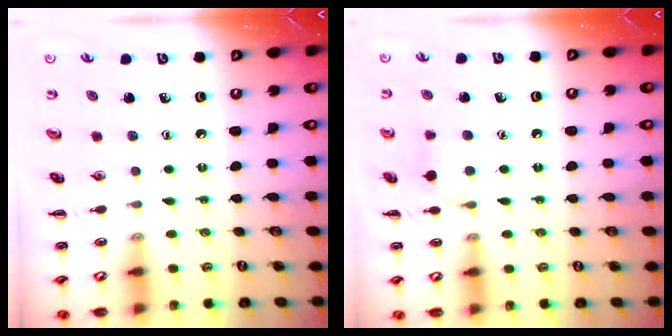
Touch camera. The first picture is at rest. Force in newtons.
{"total": 7.1, "press": 6.7, "slide": 2.1}